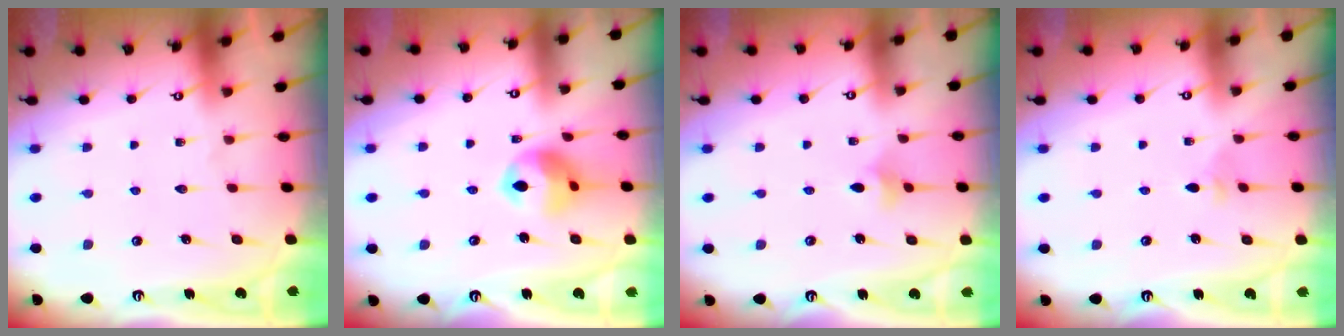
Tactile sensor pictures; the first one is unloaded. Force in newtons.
{"total": 11.1, "press": 11.0, "slide": 1.5}
{"total": 3.4, "press": 3.3, "slide": 0.8}
{"total": 2.0, "press": 2.0, "slide": 0.5}